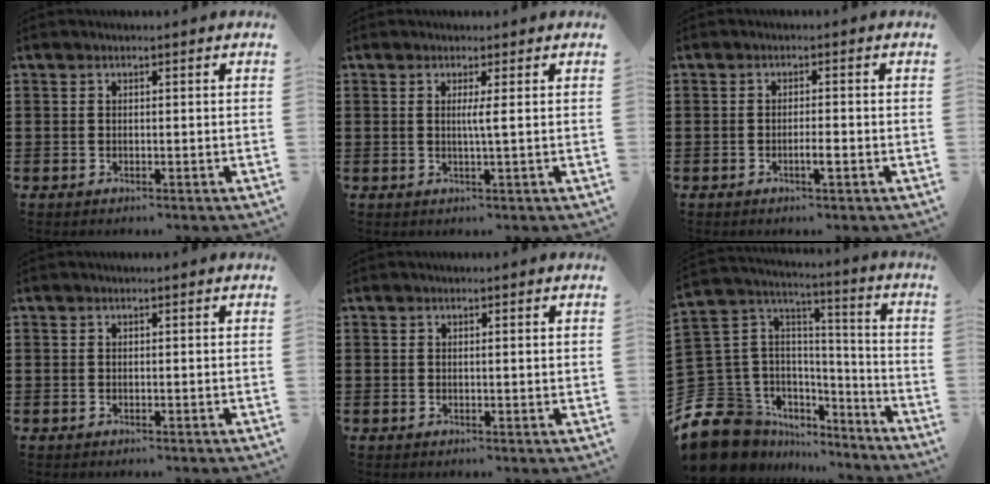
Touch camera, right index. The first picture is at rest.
{"total": 2.0, "force": [0.3, -0.5, 1.9], "torque": [-0.037, -0.006, 0.002]}
{"total": 2.0, "force": [-0.9, 0.1, 1.8], "torque": [-0.029, 0.000, -0.017]}
{"total": 0.0}
{"total": 0.7, "force": [0.2, 0.0, 0.7], "torque": [-0.013, 0.000, 0.004]}
{"total": 13.0, "force": [-7.7, 9.8, 3.4], "torque": [-0.122, -0.001, -0.136]}